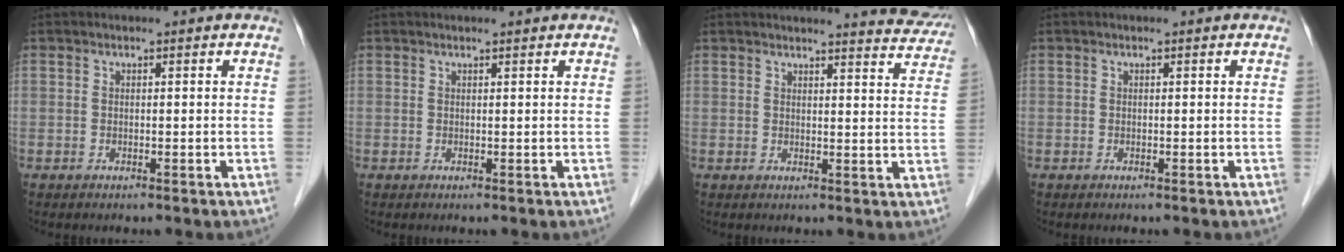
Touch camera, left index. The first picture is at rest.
{"total": 1.4, "force": [1.3, -0.1, 0.5], "torque": [-0.008, 0.009, 0.021]}
{"total": 9.2, "force": [9.0, 0.5, 1.7], "torque": [-0.010, -0.031, 0.081]}
{"total": 0.0}